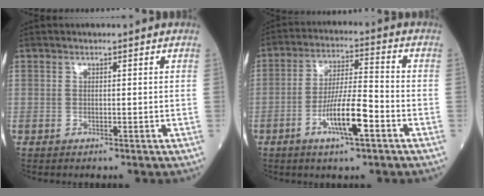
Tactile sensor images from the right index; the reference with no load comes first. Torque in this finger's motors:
{"motor_torque": [1.41, -0.60, 0.67, 0.18]}